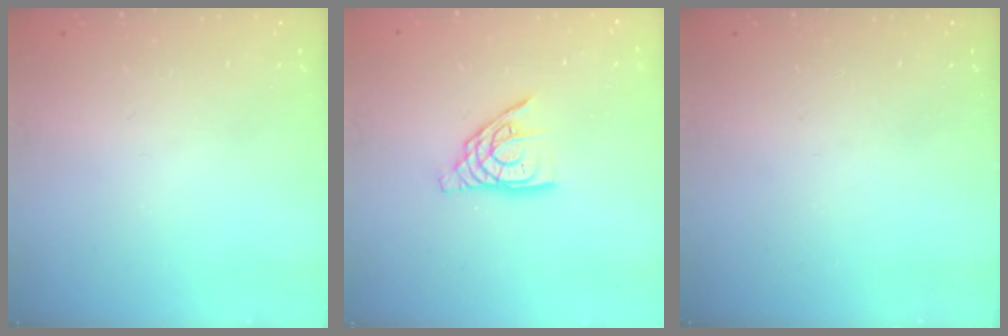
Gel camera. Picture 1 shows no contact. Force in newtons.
{"total": 11.4, "press": 11.4, "slide": 1.1}
{"total": 0.0}